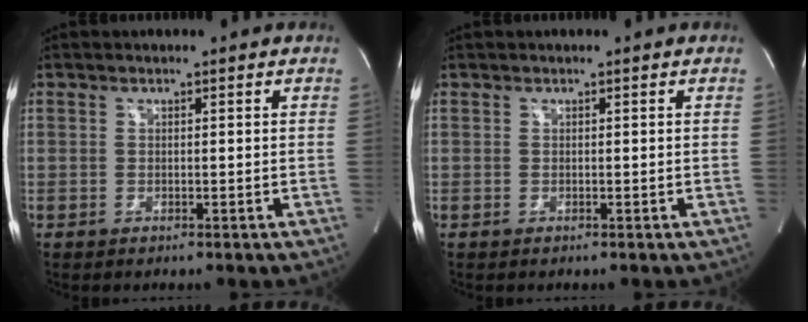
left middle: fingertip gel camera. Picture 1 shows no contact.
{"total": 0.0}